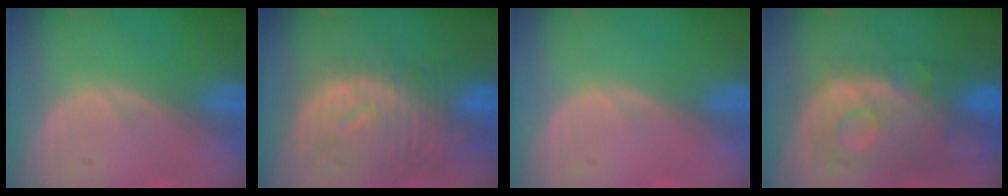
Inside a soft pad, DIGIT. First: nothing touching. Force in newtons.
{"total": 11.1, "press": 9.8, "slide": 5.2}
{"total": 0.0}
{"total": 11.2, "press": 9.7, "slide": 5.5}